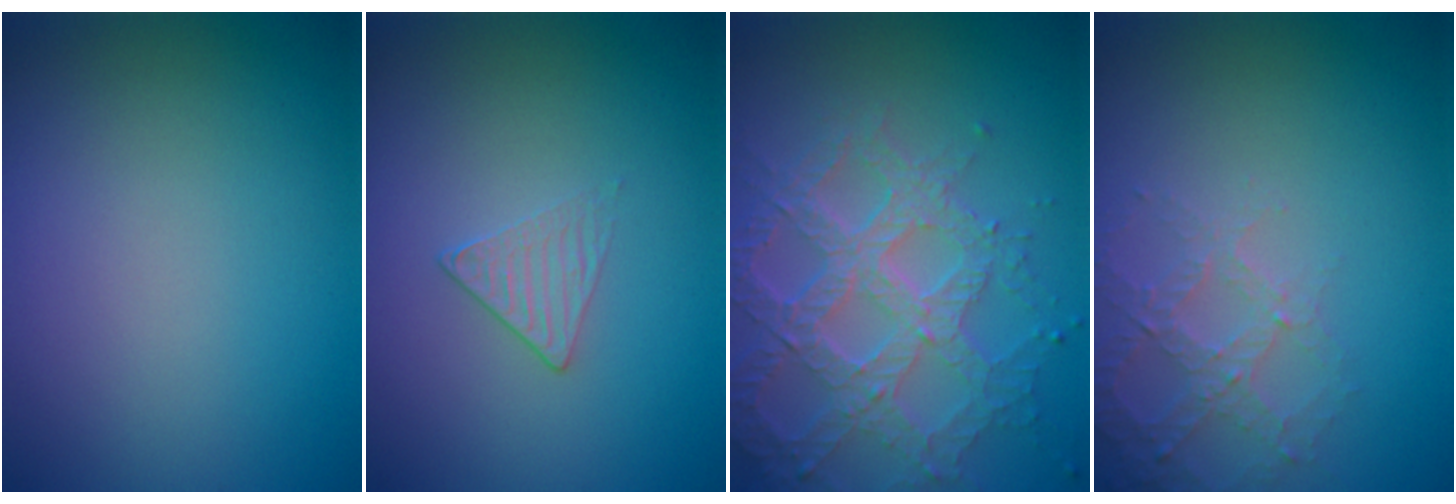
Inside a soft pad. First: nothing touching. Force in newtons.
{"total": 1.2, "press": 0.7, "slide": 1.0}
{"total": 7.4, "press": 5.4, "slide": 5.0}
{"total": 2.8, "press": 2.7, "slide": 0.8}